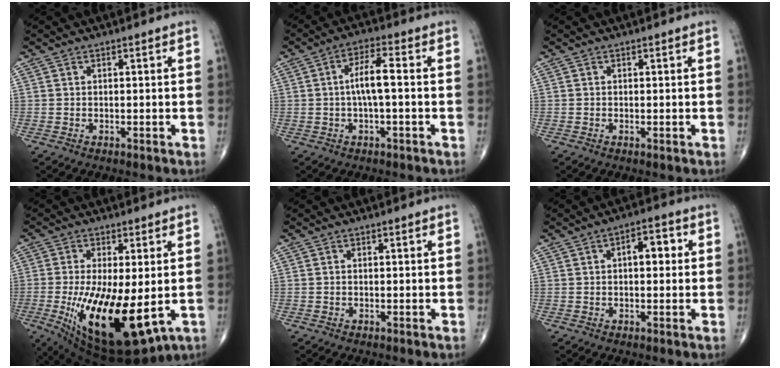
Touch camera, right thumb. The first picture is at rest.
{"total": 5.8, "force": [-0.2, 1.1, 5.7], "torque": [-0.117, 0.018, -0.008]}
{"total": 0.0}
{"total": 18.7, "force": [-3.8, 7.1, 16.9], "torque": [-0.307, -0.032, -0.037]}
{"total": 0.0}
{"total": 5.2, "force": [0.9, 2.7, 4.4], "torque": [-0.045, 0.014, 0.006]}